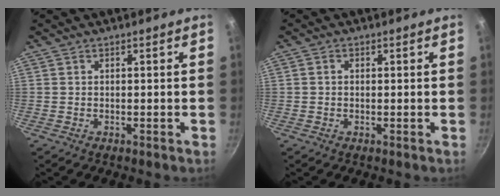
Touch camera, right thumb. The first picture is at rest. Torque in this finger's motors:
{"motor_torque": [-0.17, -0.52, -0.39, -0.04, 0.07]}